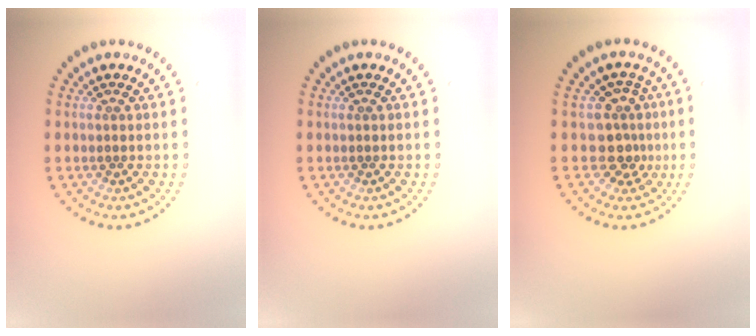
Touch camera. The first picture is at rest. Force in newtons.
{"total": 0.0}
{"total": 2.9, "press": 2.1, "slide": 2.0}